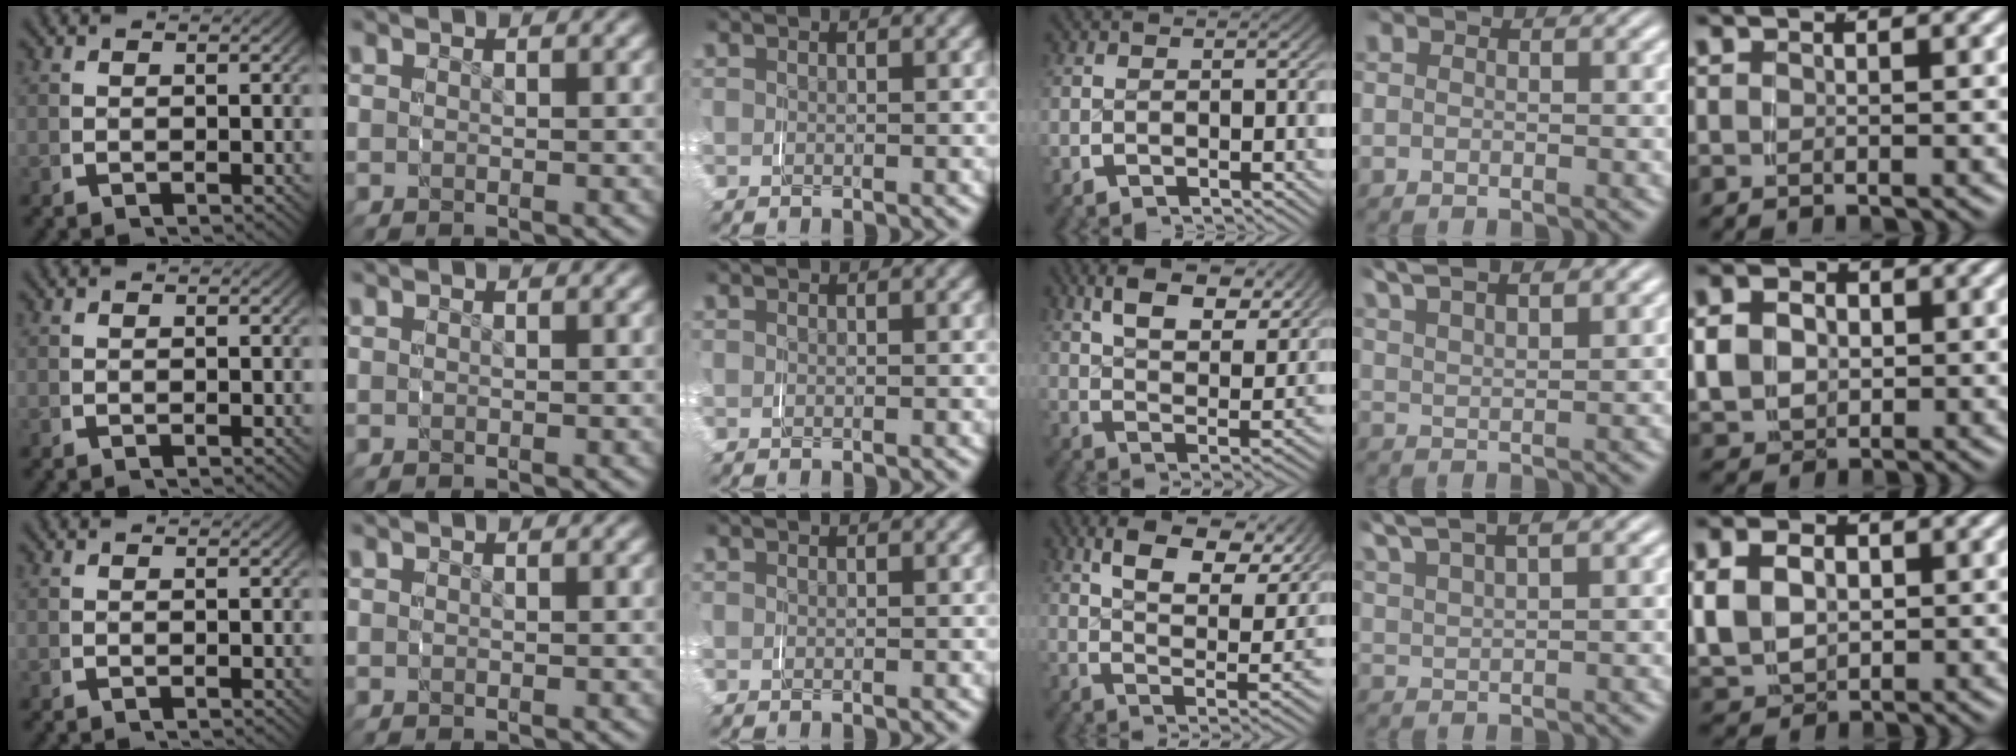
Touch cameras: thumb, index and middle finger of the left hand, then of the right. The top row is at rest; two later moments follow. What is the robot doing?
{"motion": "grasp_and_lifting", "object": "shorts"}